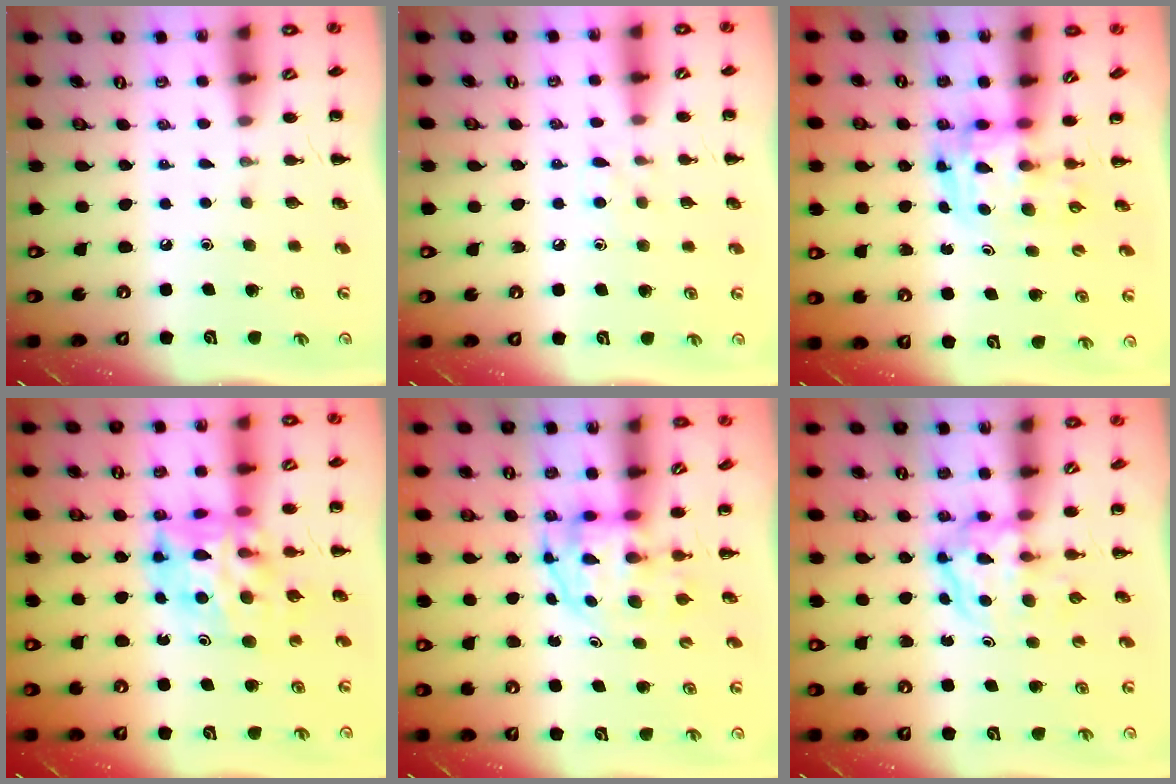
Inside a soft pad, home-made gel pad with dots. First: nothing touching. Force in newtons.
{"total": 5.3, "press": 4.9, "slide": 2.0}
{"total": 3.6, "press": 3.6, "slide": 0.6}
{"total": 11.9, "press": 11.3, "slide": 3.5}
{"total": 3.6, "press": 3.5, "slide": 0.6}
{"total": 3.8, "press": 3.8, "slide": 0.4}